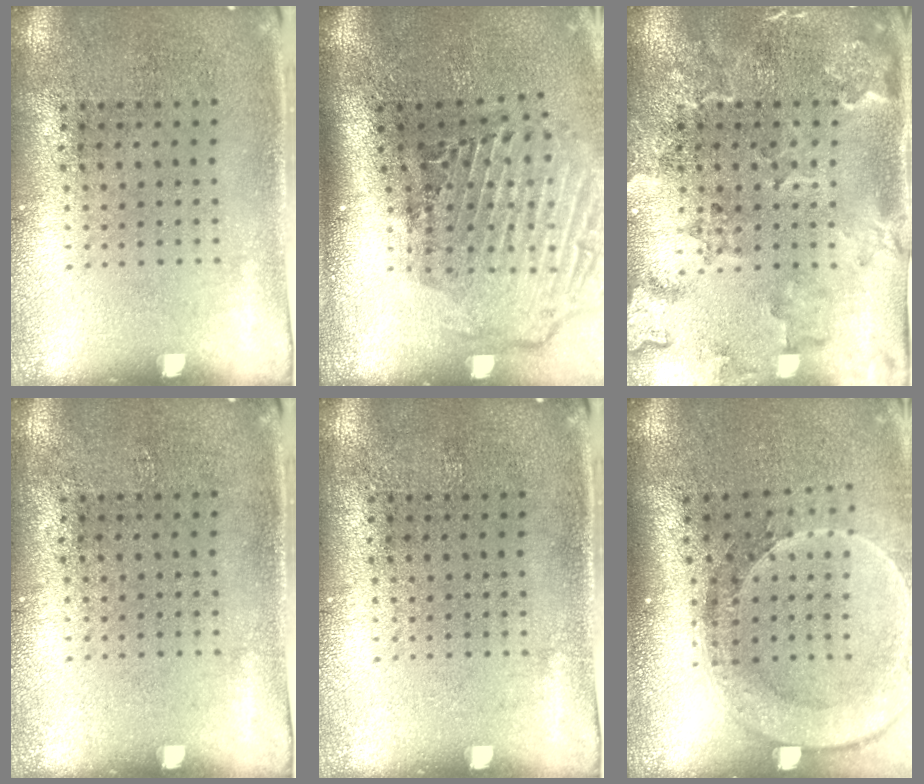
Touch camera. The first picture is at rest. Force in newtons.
{"total": 2.9, "press": 1.9, "slide": 2.1}
{"total": 2.5, "press": 2.2, "slide": 1.1}
{"total": 0.0}
{"total": 0.0}
{"total": 2.6, "press": 2.0, "slide": 1.7}